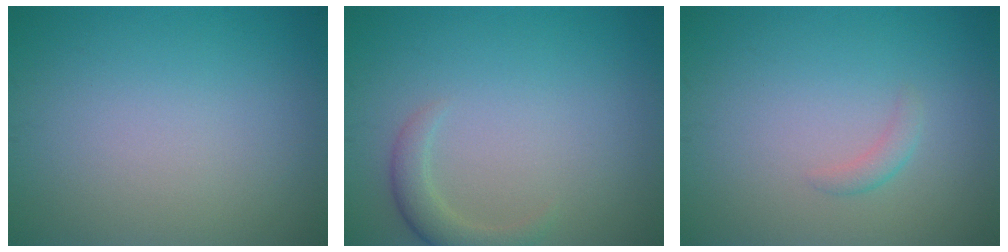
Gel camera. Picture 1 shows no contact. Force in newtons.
{"total": 2.2, "press": 2.2, "slide": 0.2}
{"total": 1.0, "press": 1.0, "slide": 0.0}